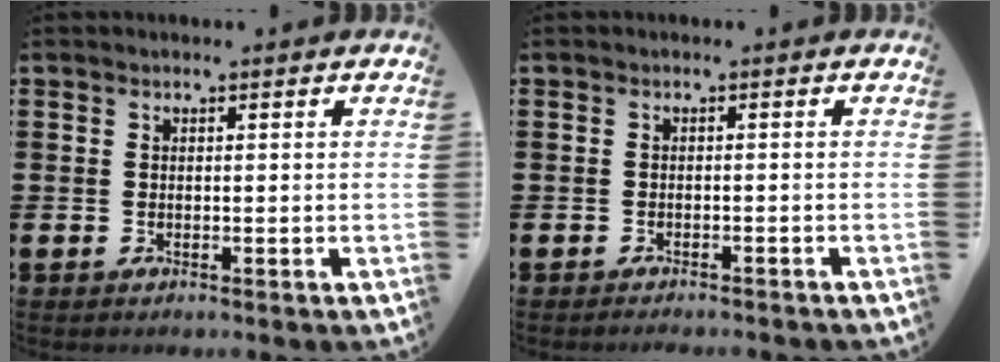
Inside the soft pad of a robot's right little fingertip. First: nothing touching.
{"total": 0.9, "force": [-0.9, -0.1, 0.1], "torque": [-0.002, -0.001, -0.018]}